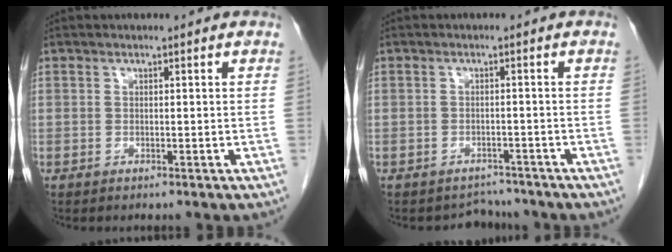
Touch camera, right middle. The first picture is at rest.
{"total": 2.8, "force": [-2.5, 1.1, -0.6], "torque": [0.005, 0.006, -0.033]}